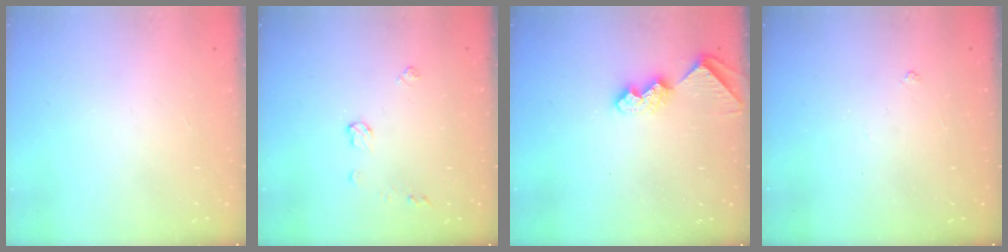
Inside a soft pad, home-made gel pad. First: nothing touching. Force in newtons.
{"total": 5.2, "press": 5.2, "slide": 0.3}
{"total": 7.9, "press": 7.9, "slide": 0.6}
{"total": 2.9, "press": 2.8, "slide": 0.5}